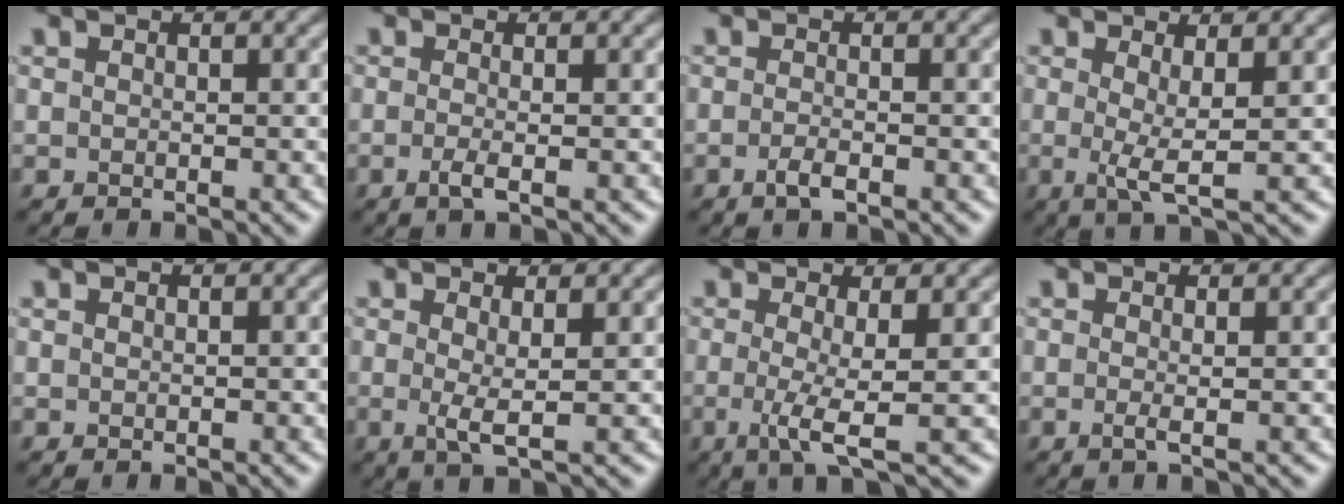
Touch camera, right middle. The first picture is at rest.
{"total": 1.6, "force": [-0.5, 0.4, 1.4], "torque": [-0.029, -0.007, -0.013]}
{"total": 1.4, "force": [-0.7, 0.4, 1.1], "torque": [-0.024, -0.002, -0.016]}
{"total": 2.8, "force": [0.2, 0.4, 2.8], "torque": [-0.051, -0.012, 0.004]}
{"total": 0.0}
{"total": 2.1, "force": [0.2, 0.3, 2.1], "torque": [-0.043, -0.009, 0.003]}
{"total": 3.6, "force": [-0.4, 0.6, 3.6], "torque": [-0.069, -0.010, -0.009]}
{"total": 1.2, "force": [-0.2, 0.2, 1.1], "torque": [-0.021, -0.005, -0.005]}